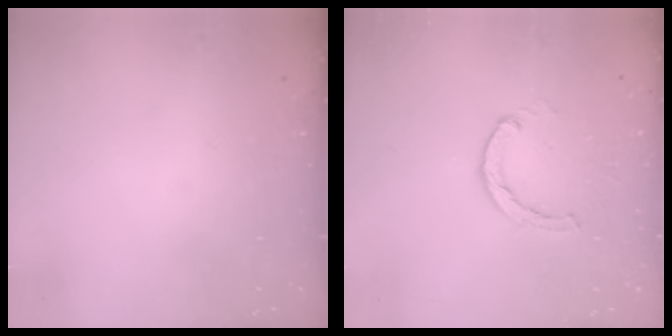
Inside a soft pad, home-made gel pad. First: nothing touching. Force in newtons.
{"total": 2.0, "press": 2.0, "slide": 0.2}